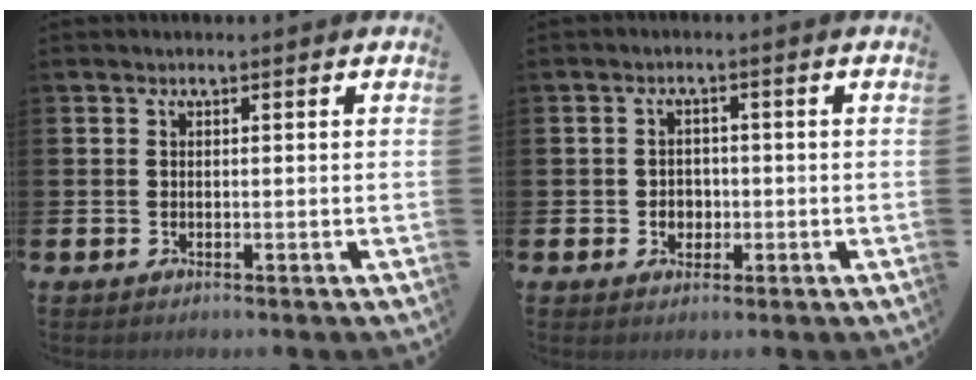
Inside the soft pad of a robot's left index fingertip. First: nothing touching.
{"total": 2.3, "force": [-0.3, 2.1, 0.8], "torque": [-0.006, 0.002, -0.014]}